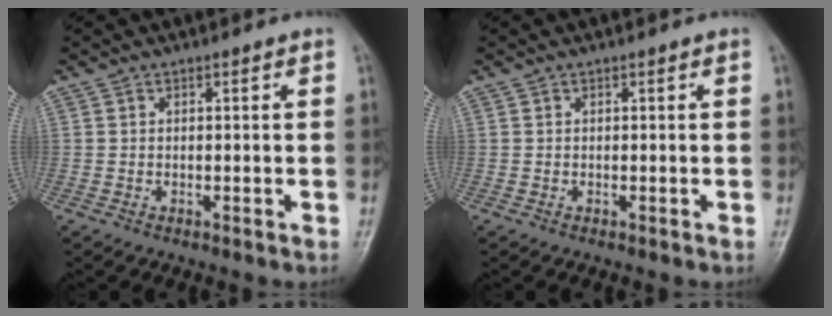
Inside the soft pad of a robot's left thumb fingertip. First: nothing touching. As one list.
[{"total": 0.0}]